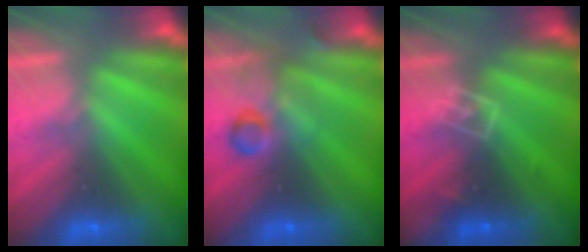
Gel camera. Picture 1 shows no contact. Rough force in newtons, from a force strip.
{"total": 2.9}
{"total": 2.8}